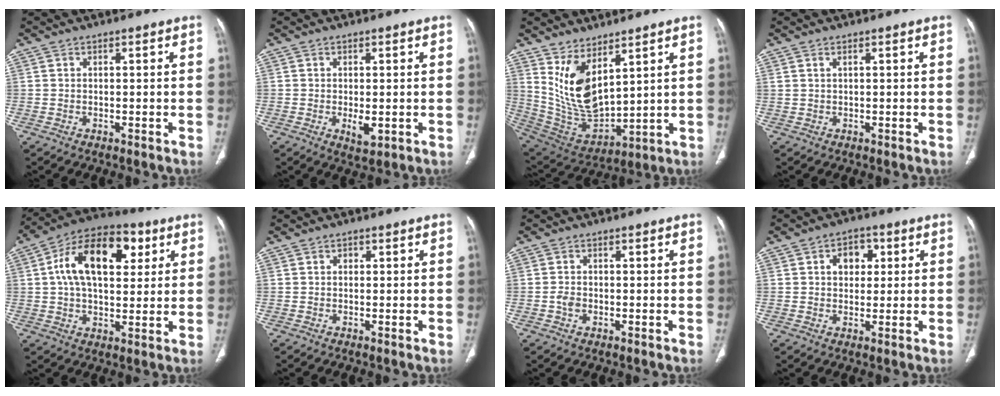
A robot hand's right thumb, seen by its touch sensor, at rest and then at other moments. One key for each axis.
{"total": 3.4, "fx": -0.7, "fy": 1.6, "fz": 2.9, "tx": -0.046, "ty": -0.007, "tz": -0.007}
{"total": 13.7, "fx": 6.3, "fy": 6.6, "fz": 10.3, "tx": -0.180, "ty": -0.043, "tz": 0.152}
{"total": 0.6, "fx": 0.4, "fy": 0.2, "fz": 0.4, "tx": -0.011, "ty": 0.004, "tz": 0.010}
{"total": 17.9, "fx": 5.0, "fy": 10.3, "fz": 13.7, "tx": -0.200, "ty": 0.012, "tz": 0.073}
{"total": 0.9, "fx": 0.2, "fy": 0.8, "fz": 0.4, "tx": -0.003, "ty": 0.002, "tz": 0.000}
{"total": 2.0, "fx": -0.6, "fy": 1.4, "fz": 1.2, "tx": -0.022, "ty": 0.004, "tz": -0.013}
{"total": 5.8, "fx": 1.5, "fy": 4.3, "fz": 3.5, "tx": -0.022, "ty": 0.003, "tz": 0.018}